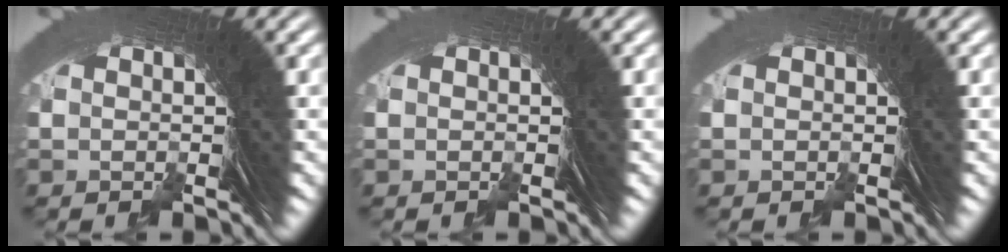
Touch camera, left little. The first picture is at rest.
{"total": 0.0}
{"total": 0.0}